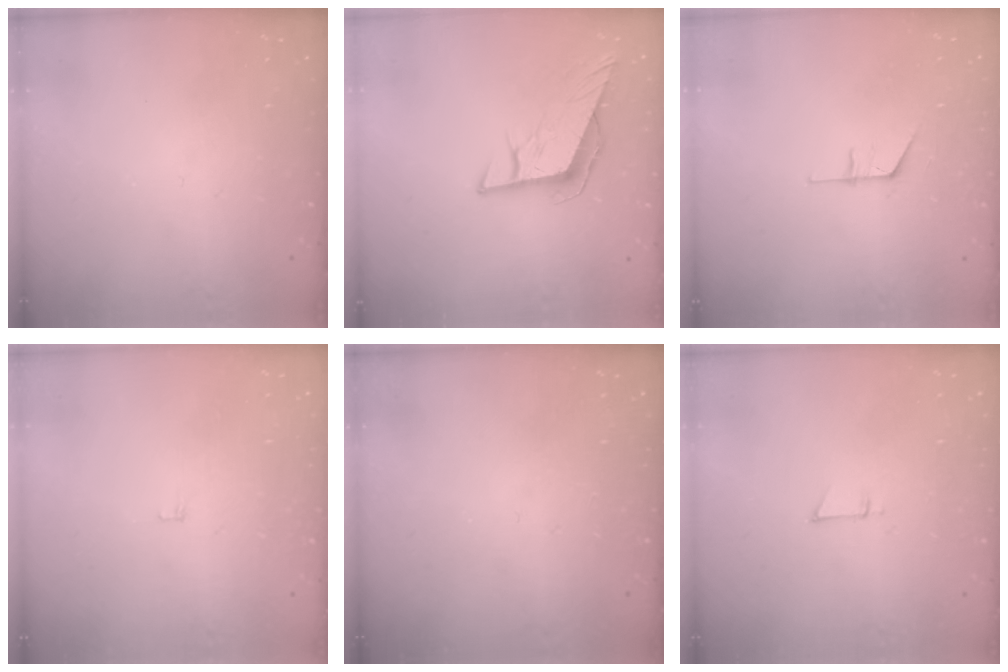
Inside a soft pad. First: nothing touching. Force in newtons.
{"total": 10.2, "press": 9.6, "slide": 3.5}
{"total": 5.4, "press": 5.4, "slide": 0.5}
{"total": 3.4, "press": 3.4, "slide": 0.3}
{"total": 0.0}
{"total": 3.5, "press": 3.4, "slide": 0.4}